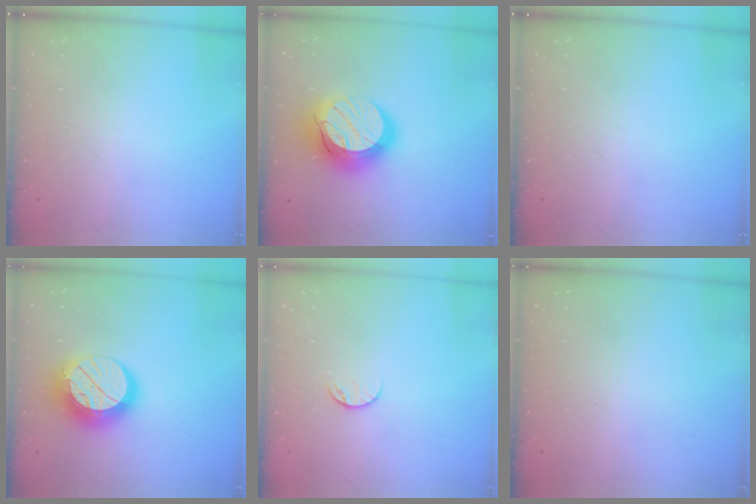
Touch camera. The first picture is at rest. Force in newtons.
{"total": 17.7, "press": 17.7, "slide": 1.6}
{"total": 0.0}
{"total": 14.5, "press": 14.4, "slide": 1.0}
{"total": 6.7, "press": 6.6, "slide": 0.7}
{"total": 0.5, "press": 0.5, "slide": 0.1}